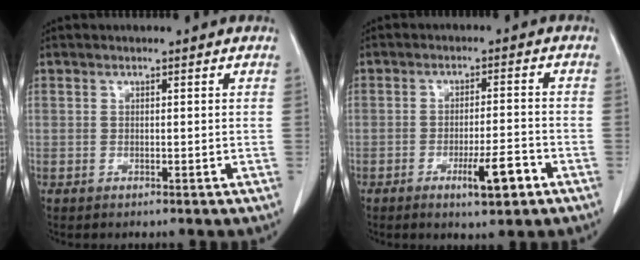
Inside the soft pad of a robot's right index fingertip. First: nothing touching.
{"total": 6.1, "force": [-3.1, 0.8, 5.1], "torque": [-0.084, -0.005, -0.046]}